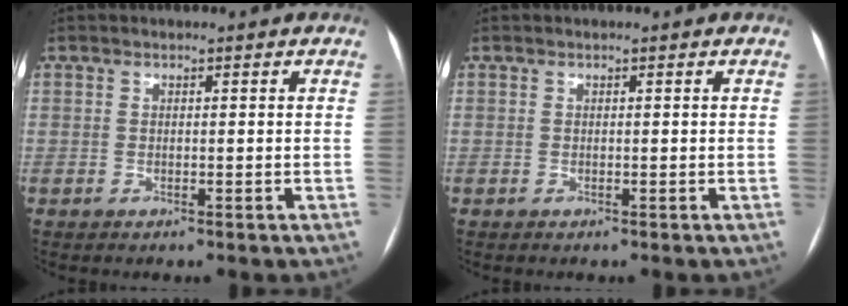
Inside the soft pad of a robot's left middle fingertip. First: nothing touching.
{"total": 0.0}